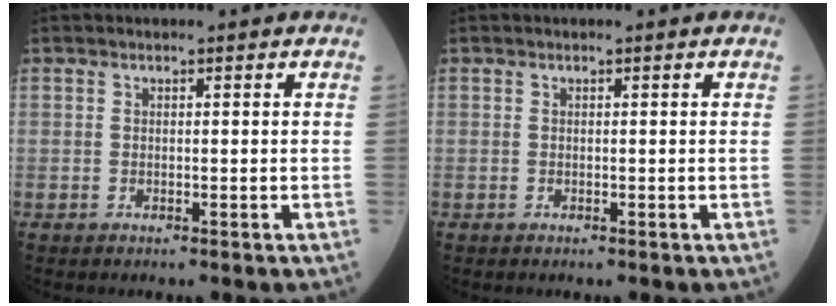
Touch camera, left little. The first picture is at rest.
{"total": 0.0}